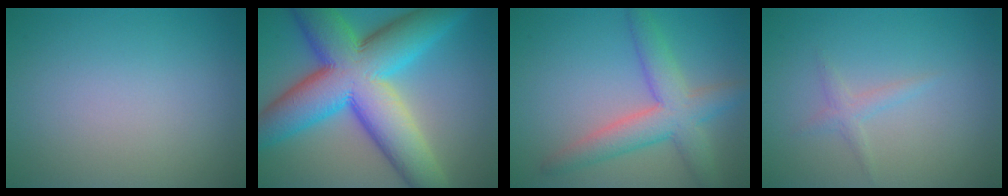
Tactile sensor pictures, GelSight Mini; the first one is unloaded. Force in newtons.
{"total": 14.9, "press": 14.9, "slide": 0.4}
{"total": 5.5, "press": 5.5, "slide": 0.2}
{"total": 1.3, "press": 1.3, "slide": 0.1}